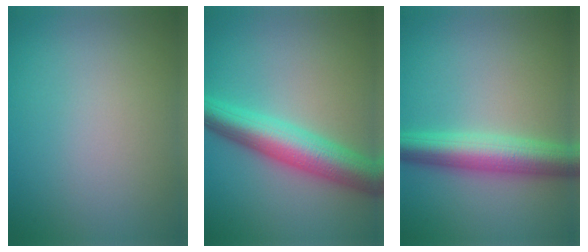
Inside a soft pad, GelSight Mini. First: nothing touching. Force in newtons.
{"total": 7.2, "press": 7.2, "slide": 0.1}
{"total": 6.3, "press": 6.3, "slide": 0.1}